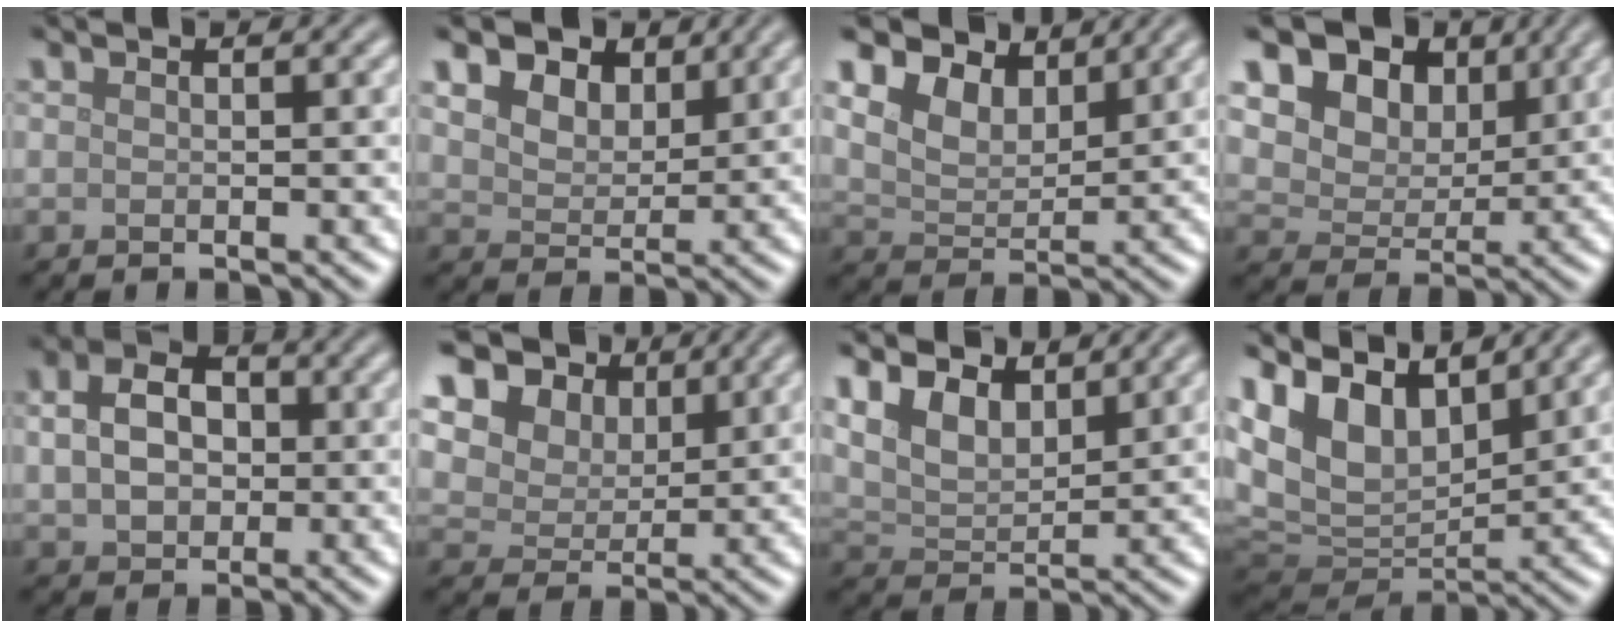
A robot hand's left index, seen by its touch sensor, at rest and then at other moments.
{"total": 7.8, "force": [4.9, 4.8, 3.7], "torque": [-0.089, 0.017, 0.075]}
{"total": 5.9, "force": [4.2, 3.0, 2.7], "torque": [-0.064, -0.002, 0.066]}
{"total": 12.7, "force": [6.7, 8.7, 6.3], "torque": [-0.116, 0.017, 0.118]}
{"total": 5.8, "force": [0.9, 4.2, 3.8], "torque": [-0.072, 0.015, -0.003]}
{"total": 11.4, "force": [6.5, 7.7, 5.3], "torque": [-0.114, 0.010, 0.114]}
{"total": 6.2, "force": [4.2, 2.9, 3.5], "torque": [-0.081, 0.008, 0.059]}
{"total": 10.8, "force": [5.8, 6.2, 6.7], "torque": [-0.158, 0.023, 0.101]}